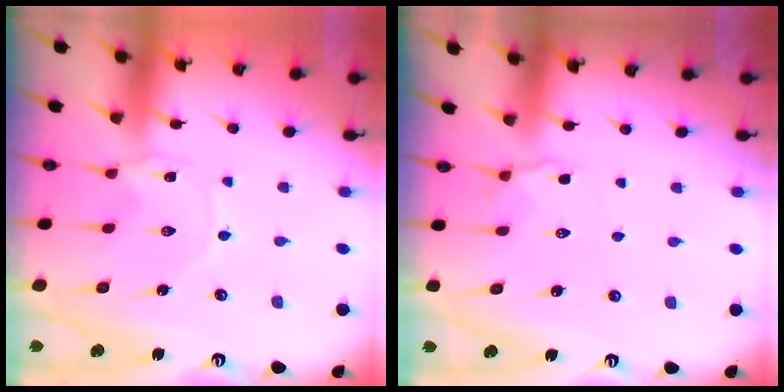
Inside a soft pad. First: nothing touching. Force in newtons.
{"total": 4.1, "press": 3.7, "slide": 1.7}